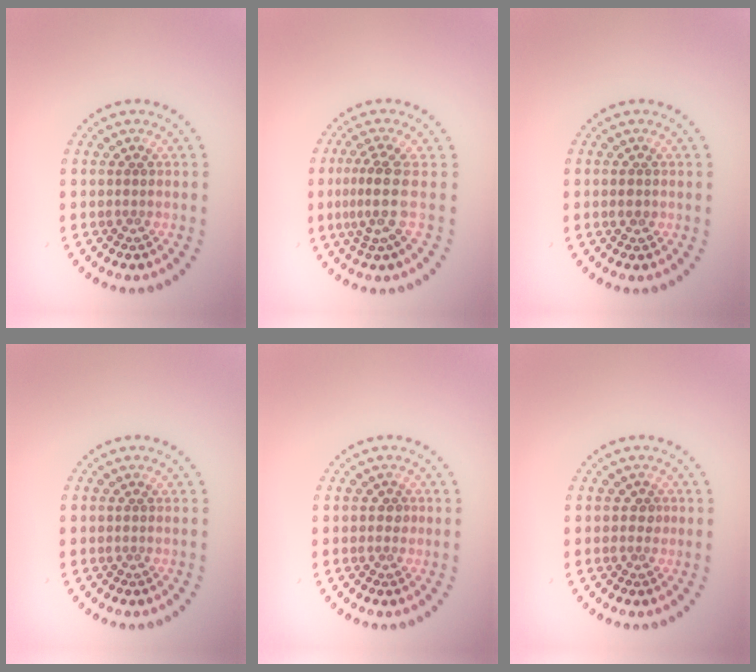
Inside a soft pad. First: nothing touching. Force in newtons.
{"total": 3.0, "press": 2.1, "slide": 2.1}
{"total": 1.3, "press": 1.3, "slide": 0.2}
{"total": 0.0}
{"total": 0.8, "press": 0.8, "slide": 0.2}
{"total": 0.9, "press": 0.7, "slide": 0.6}